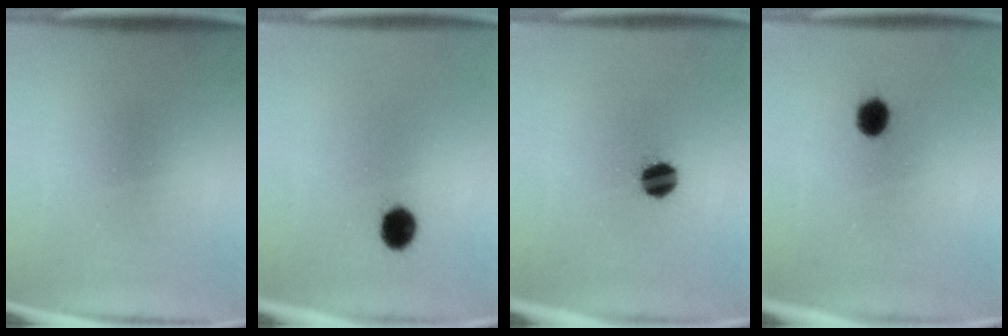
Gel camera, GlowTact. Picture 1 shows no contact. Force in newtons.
{"total": 4.6}
{"total": 6.4}
{"total": 3.4}